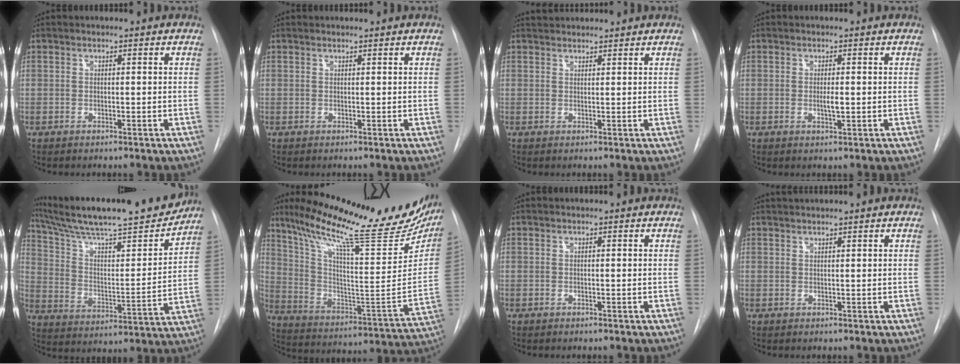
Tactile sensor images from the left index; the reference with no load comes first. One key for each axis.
{"total": 0.9, "fx": 0.9, "fy": -0.1, "fz": 0.1, "tx": -0.007, "ty": 0.011, "tz": 0.018}
{"total": 4.1, "fx": 3.9, "fy": 0.7, "fz": 0.8, "tx": -0.013, "ty": 0.037, "tz": 0.061}
{"total": 1.5, "fx": 0.0, "fy": 0.3, "fz": 1.5, "tx": -0.028, "ty": -0.002, "tz": 0.000}
{"total": 23.2, "fx": 20.7, "fy": 2.0, "fz": 10.2, "tx": -0.174, "ty": -0.022, "tz": 0.316}
{"total": 31.7, "fx": 24.8, "fy": 5.4, "fz": 19.0, "tx": -0.305, "ty": -0.036, "tz": 0.350}
{"total": 0.0}
{"total": 2.7, "fx": 2.5, "fy": -0.4, "fz": 1.0, "tx": -0.009, "ty": 0.024, "tz": 0.047}